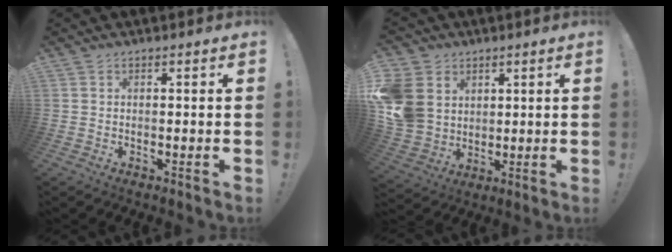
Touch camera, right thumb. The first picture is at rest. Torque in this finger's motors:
{"motor_torque": [0.30, 0.31, 0.61, -0.22, 0.35]}